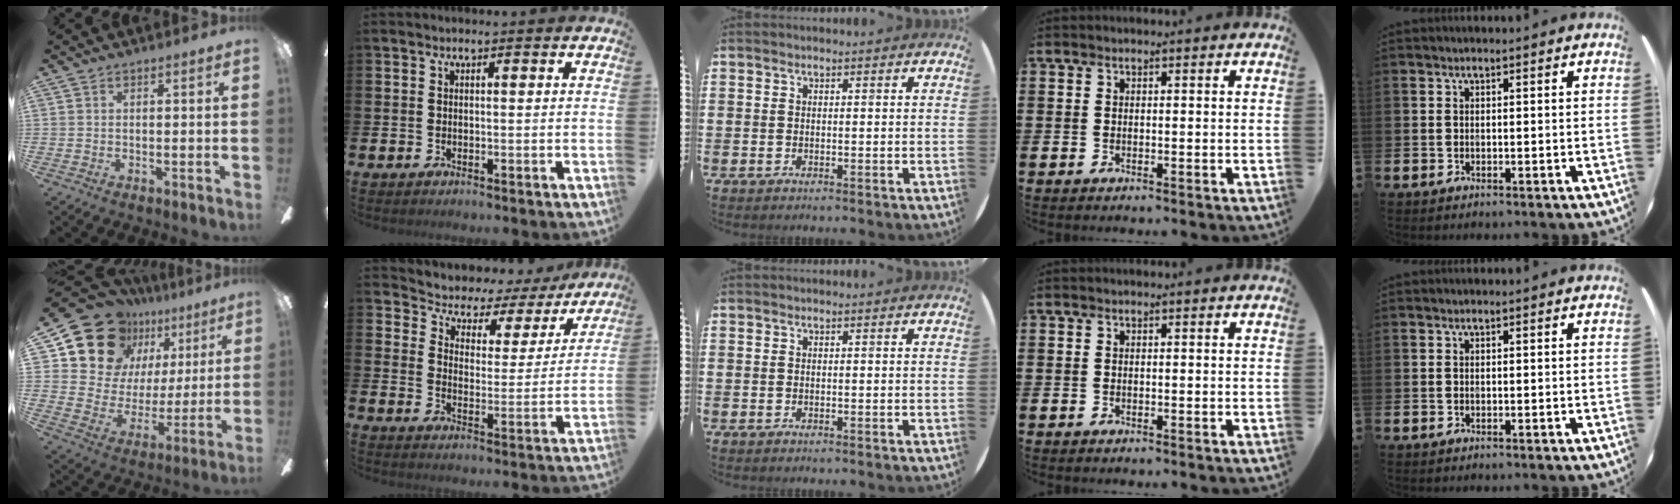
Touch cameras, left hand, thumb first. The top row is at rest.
{"thumb": {"total": 20.1, "force": [11.7, 14.3, 7.8], "torque": [-0.143, -0.061, 0.236]}, "index": {"total": 4.9, "force": [4.4, 2.3, 0.3], "torque": [-0.039, -0.039, 0.068]}}